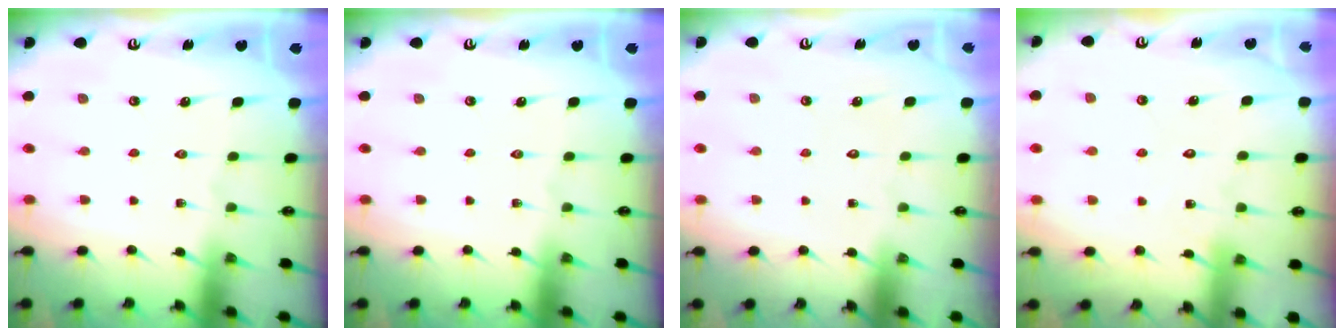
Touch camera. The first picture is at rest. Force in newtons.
{"total": 0.0}
{"total": 1.6, "press": 1.5, "slide": 0.1}
{"total": 7.5, "press": 7.5, "slide": 0.3}